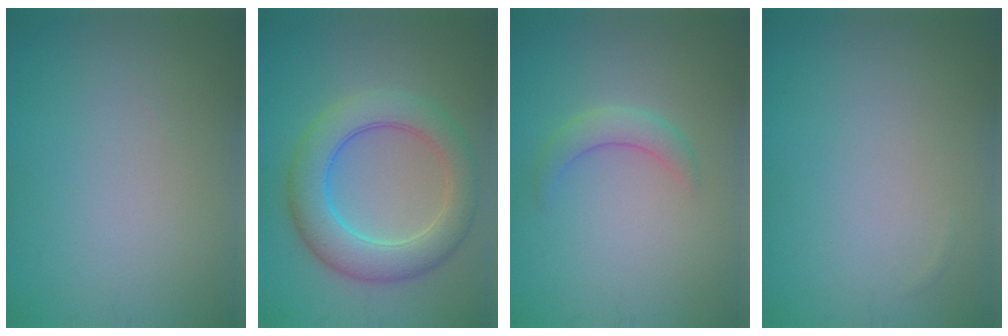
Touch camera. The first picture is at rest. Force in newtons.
{"total": 6.3, "press": 6.3, "slide": 0.1}
{"total": 2.0, "press": 2.0, "slide": 0.0}
{"total": 0.0}